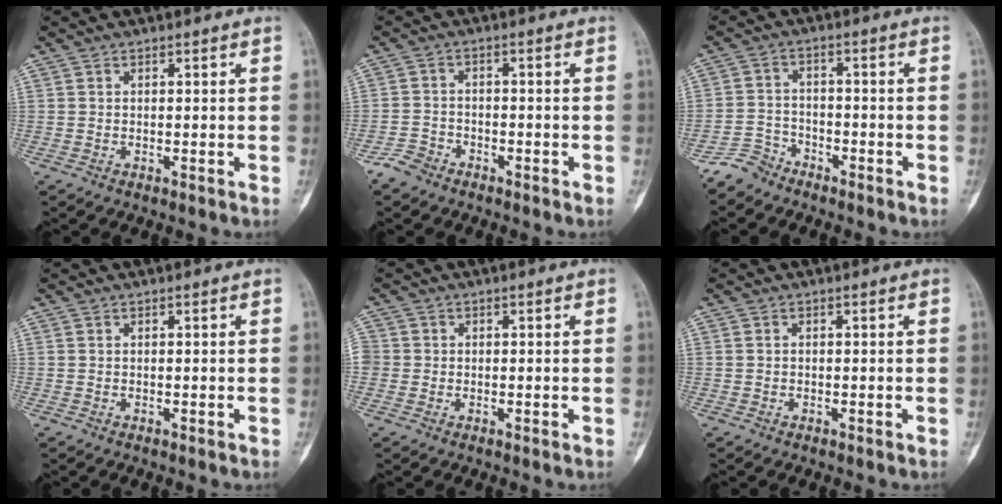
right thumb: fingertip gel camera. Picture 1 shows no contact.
{"total": 3.5, "force": [-2.7, 2.0, 0.8], "torque": [-0.013, 0.013, -0.055]}
{"total": 4.6, "force": [-4.0, 2.2, 0.0], "torque": [0.010, 0.022, -0.087]}
{"total": 0.0}
{"total": 3.0, "force": [-0.3, 2.9, 0.7], "torque": [0.001, 0.009, -0.010]}
{"total": 0.0}